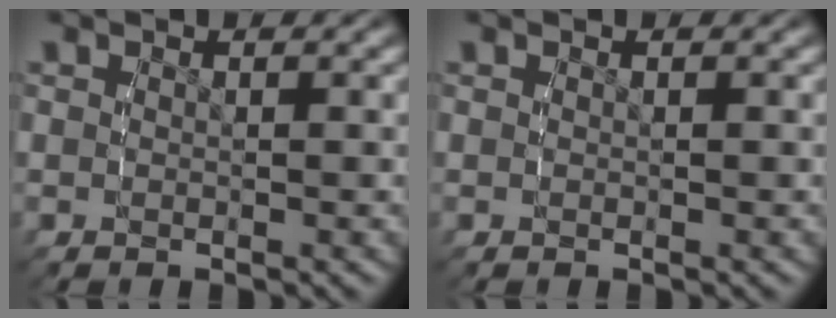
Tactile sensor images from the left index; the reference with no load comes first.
{"total": 0.0}